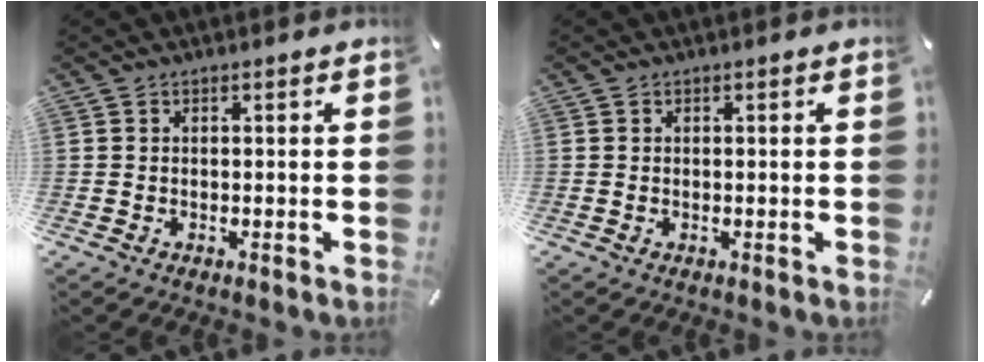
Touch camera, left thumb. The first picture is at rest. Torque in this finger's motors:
{"motor_torque": [0.00, 0.00, -0.01, 0.00, 0.00]}